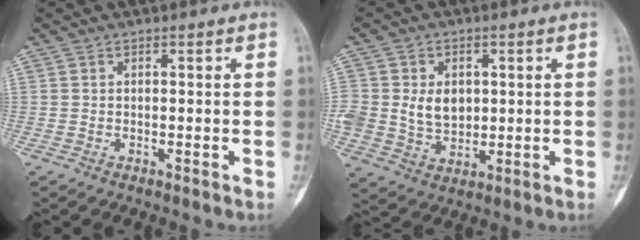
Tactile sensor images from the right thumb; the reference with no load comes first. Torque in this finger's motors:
{"motor_torque": [-0.17, 0.06, 0.51, 0.49, 0.16]}